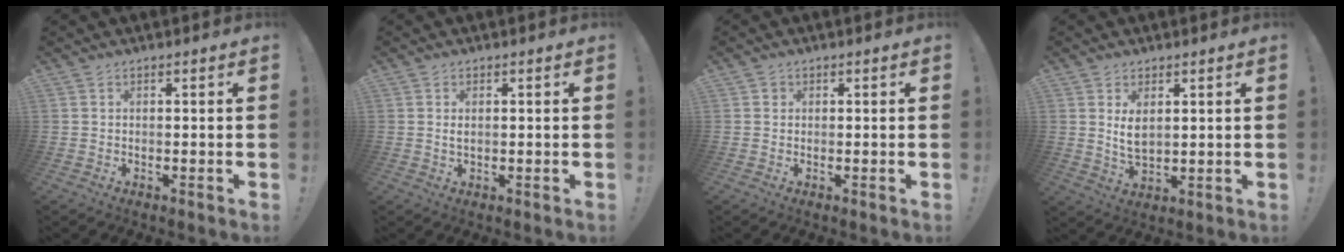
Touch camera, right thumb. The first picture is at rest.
{"total": 1.5, "force": [0.5, 0.6, 1.2], "torque": [-0.017, -0.001, 0.007]}
{"total": 1.3, "force": [0.4, 1.2, 0.3], "torque": [0.003, 0.000, 0.006]}
{"total": 5.5, "force": [2.1, 3.0, 4.2], "torque": [-0.059, -0.016, 0.033]}